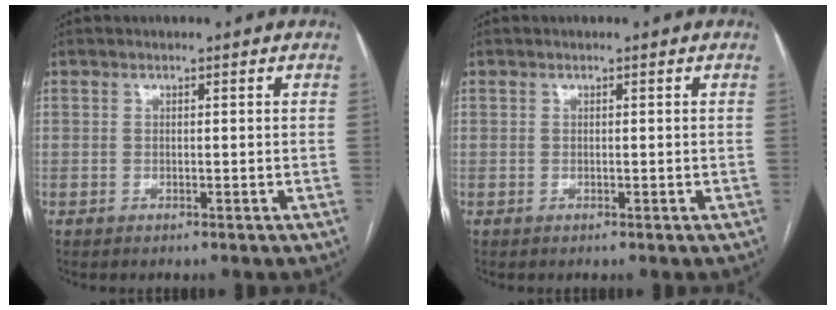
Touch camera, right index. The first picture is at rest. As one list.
[{"total": 0.0}]